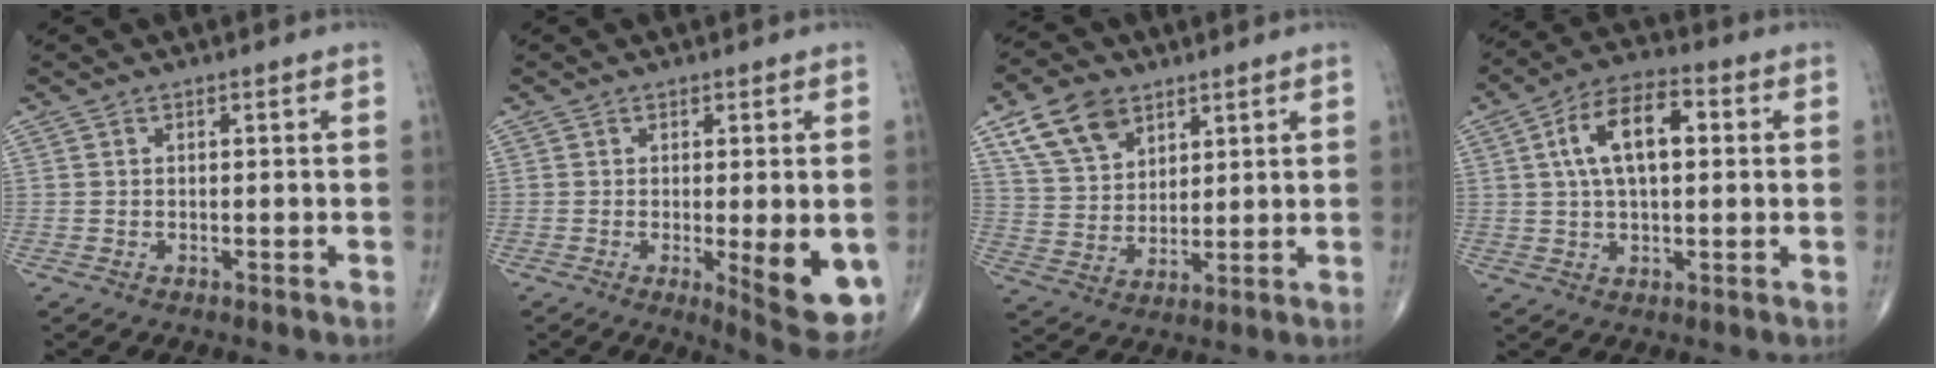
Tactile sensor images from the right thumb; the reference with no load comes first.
{"total": 10.3, "force": [-2.0, 2.8, 9.7], "torque": [-0.123, -0.025, -0.020]}
{"total": 11.2, "force": [6.4, 7.1, 5.7], "torque": [-0.087, -0.024, 0.127]}
{"total": 11.8, "force": [2.4, 5.9, 10.0], "torque": [-0.171, 0.021, 0.036]}